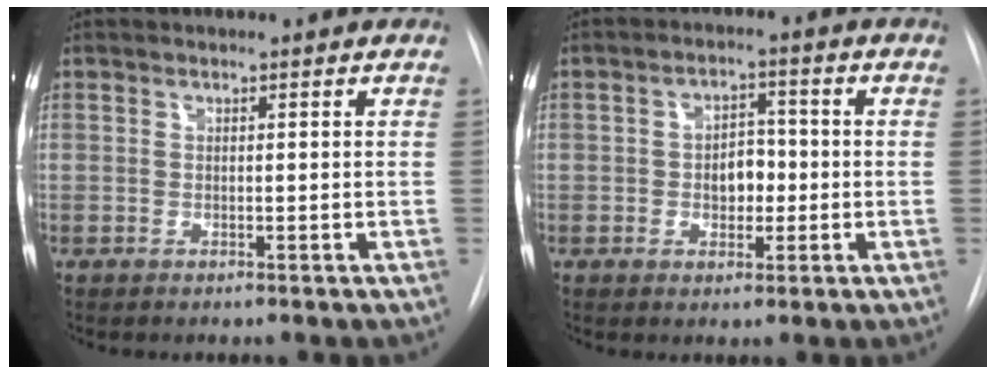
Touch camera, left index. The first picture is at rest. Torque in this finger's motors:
{"motor_torque": [0.15, 0.04, 0.07, 0.03]}